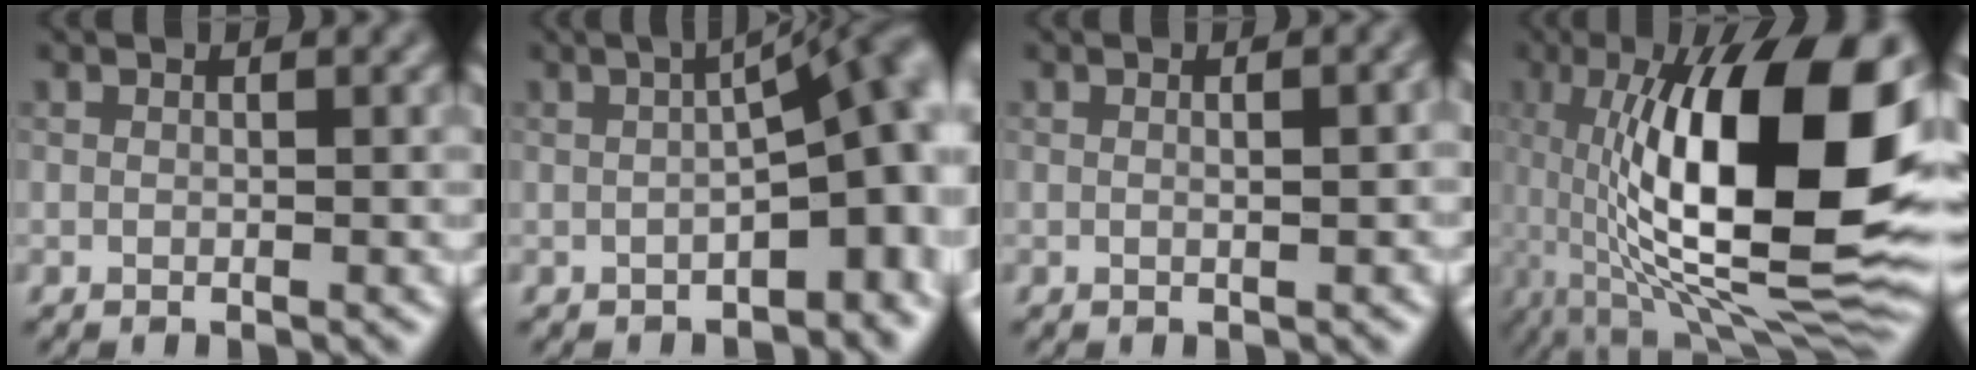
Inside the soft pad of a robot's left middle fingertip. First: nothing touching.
{"total": 11.9, "force": [-1.1, 5.3, 10.6], "torque": [-0.107, 0.006, -0.012]}
{"total": 1.6, "force": [0.1, 0.3, 1.6], "torque": [-0.022, 0.003, 0.001]}
{"total": 17.1, "force": [1.5, 5.4, 16.2], "torque": [-0.242, 0.012, 0.017]}